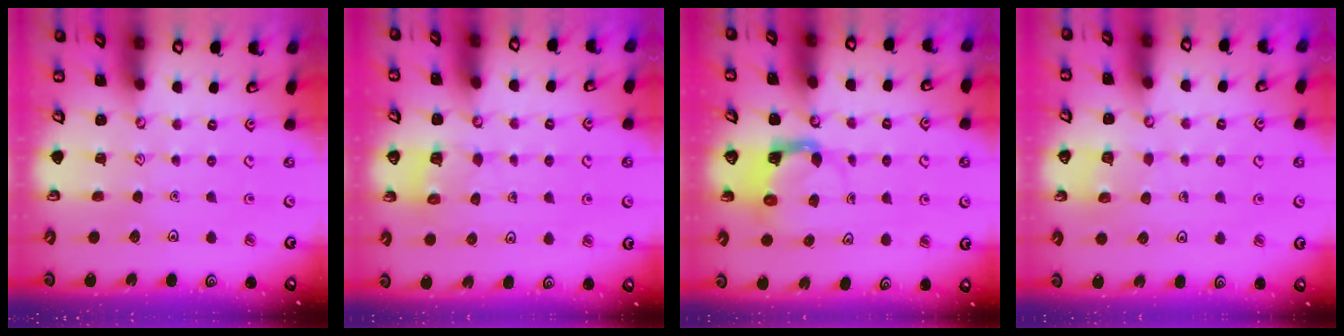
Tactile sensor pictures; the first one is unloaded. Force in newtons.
{"total": 2.5, "press": 2.5, "slide": 0.1}
{"total": 4.0, "press": 3.9, "slide": 0.6}
{"total": 2.5, "press": 2.5, "slide": 0.1}